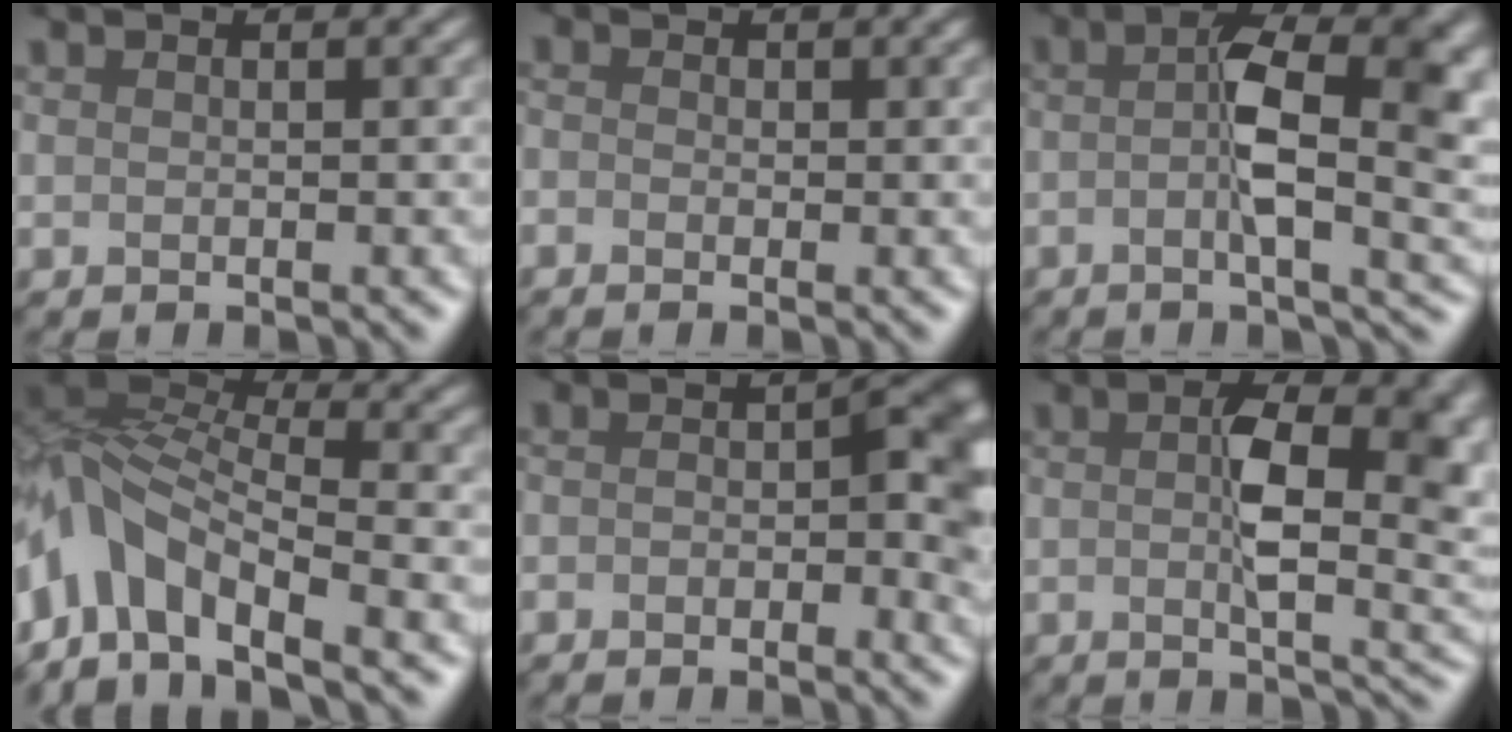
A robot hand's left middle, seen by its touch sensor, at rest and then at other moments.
{"total": 1.9, "force": [-1.6, -0.8, -0.7], "torque": [-0.010, -0.002, 0.000]}
{"total": 5.4, "force": [-0.8, 0.7, 5.3], "torque": [-0.111, 0.012, 0.003]}
{"total": 6.8, "force": [-4.1, 3.0, 4.6], "torque": [-0.115, 0.012, -0.069]}
{"total": 2.8, "force": [-2.0, 0.5, 1.9], "torque": [-0.049, 0.001, -0.014]}
{"total": 5.8, "force": [-0.1, 1.1, 5.7], "torque": [-0.108, 0.006, 0.014]}